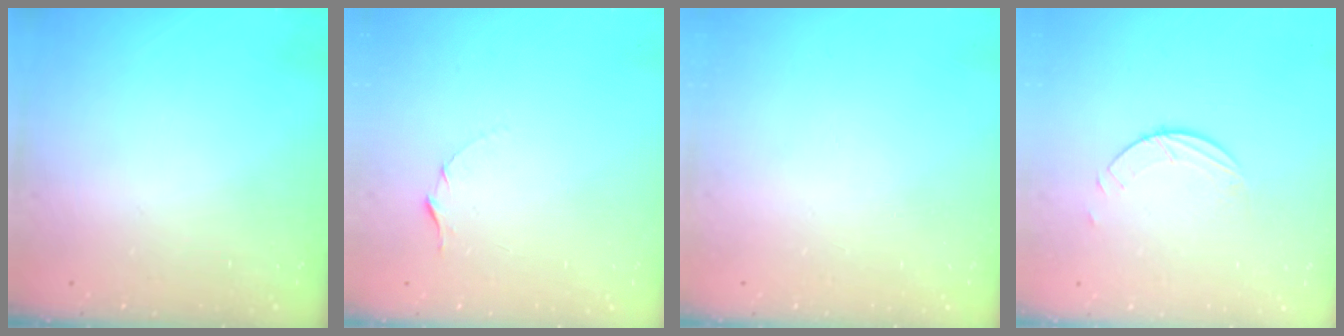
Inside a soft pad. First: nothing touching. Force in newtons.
{"total": 5.4, "press": 5.4, "slide": 0.5}
{"total": 0.0}
{"total": 1.7, "press": 1.7, "slide": 0.2}